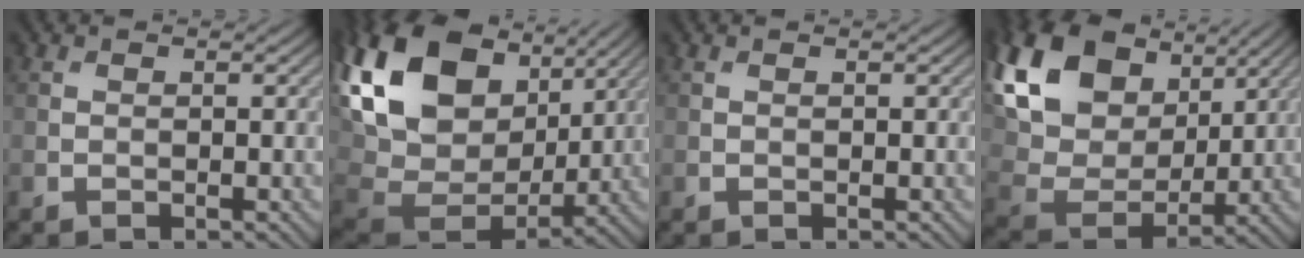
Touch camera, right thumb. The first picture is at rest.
{"total": 20.4, "force": [7.4, 13.7, 13.1], "torque": [-0.323, 0.026, 0.154]}
{"total": 0.0}
{"total": 20.1, "force": [8.9, 13.8, 11.5], "torque": [-0.307, 0.054, 0.181]}